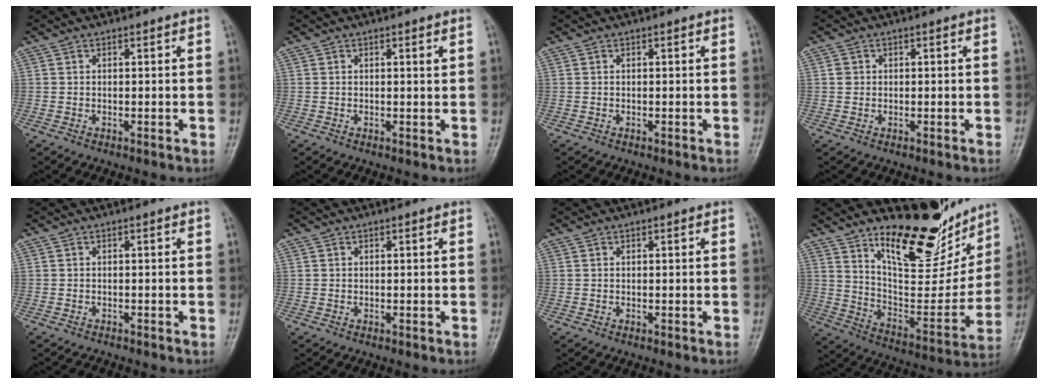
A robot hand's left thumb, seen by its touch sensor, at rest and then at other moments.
{"total": 0.9, "force": [0.4, 0.2, 0.8], "torque": [-0.013, -0.001, 0.005]}
{"total": 0.0}
{"total": 1.2, "force": [0.1, 1.1, 0.3], "torque": [0.001, 0.002, 0.002]}
{"total": 0.9, "force": [-0.8, 0.2, -0.2], "torque": [-0.002, 0.001, -0.015]}
{"total": 0.0}
{"total": 0.0}
{"total": 20.8, "force": [15.5, 8.2, 11.2], "torque": [-0.101, -0.106, 0.250]}